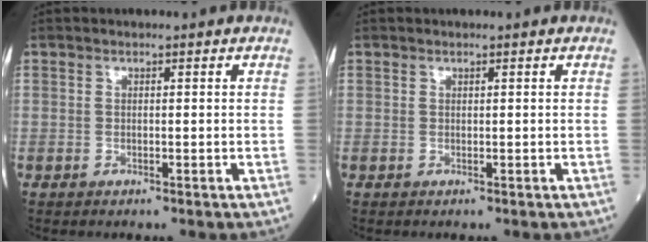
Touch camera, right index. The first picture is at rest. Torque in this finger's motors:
{"motor_torque": [-0.23, 0.09, -0.06, -0.01]}